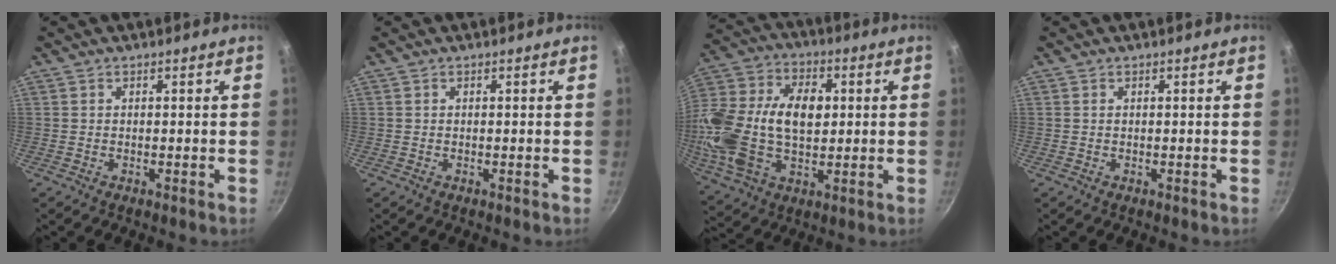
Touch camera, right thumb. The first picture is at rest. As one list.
[{"total": 0.0}, {"total": 23.0, "force": [1.0, 14.6, 17.7], "torque": [-0.341, 0.022, 0.016]}, {"total": 0.0}]